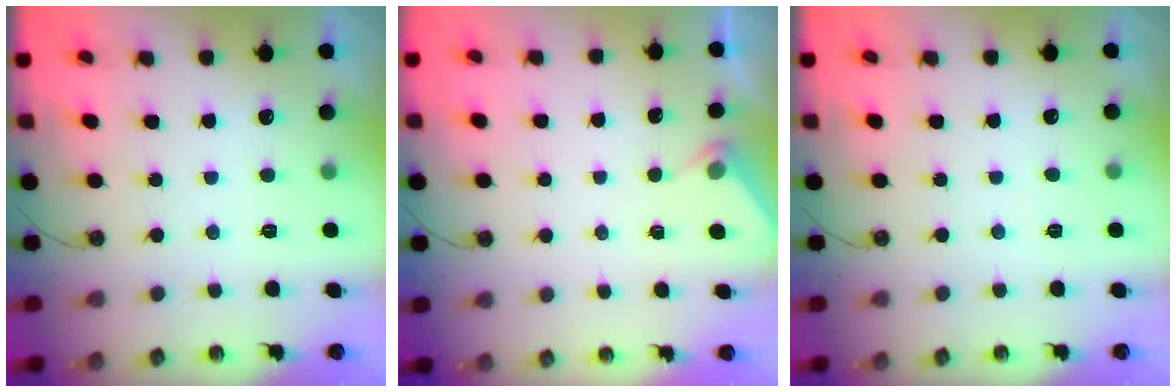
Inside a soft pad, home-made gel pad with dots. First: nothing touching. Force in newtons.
{"total": 3.6, "press": 3.5, "slide": 0.6}
{"total": 3.2, "press": 3.2, "slide": 0.5}